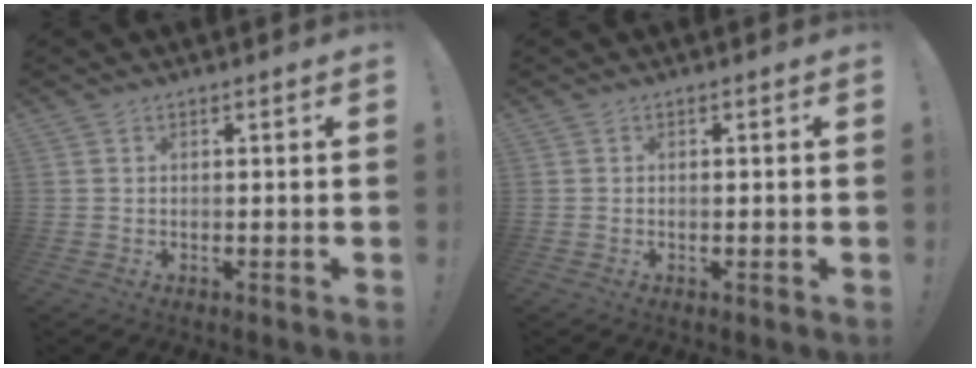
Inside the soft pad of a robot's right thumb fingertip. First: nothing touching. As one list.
[{"total": 0.0}]